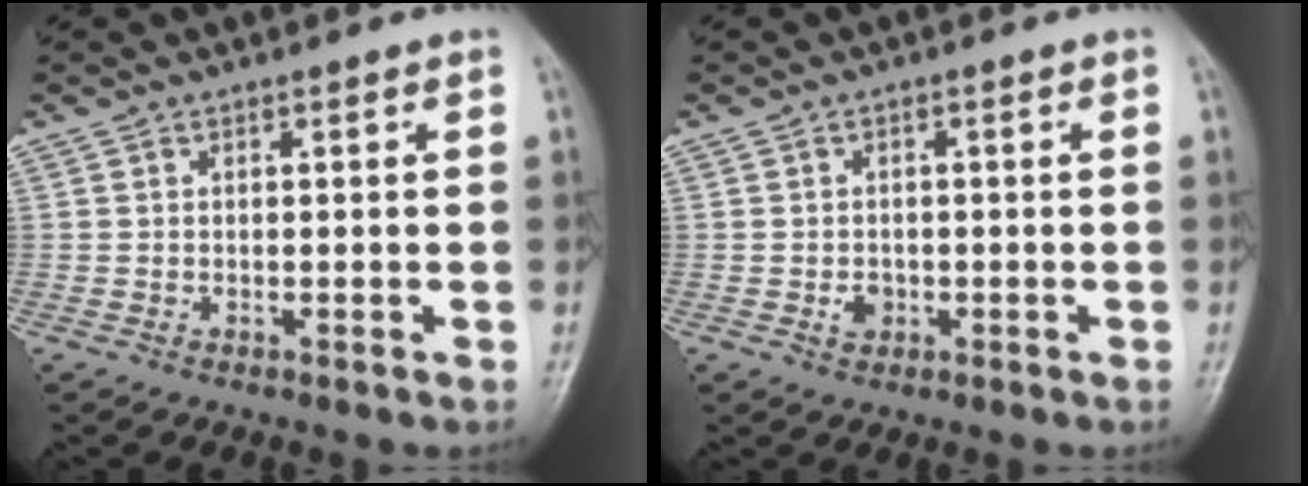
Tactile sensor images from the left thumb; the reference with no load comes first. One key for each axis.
{"total": 2.3, "fx": -0.7, "fy": 1.9, "fz": 1.1, "tx": -0.008, "ty": 0.003, "tz": -0.008}